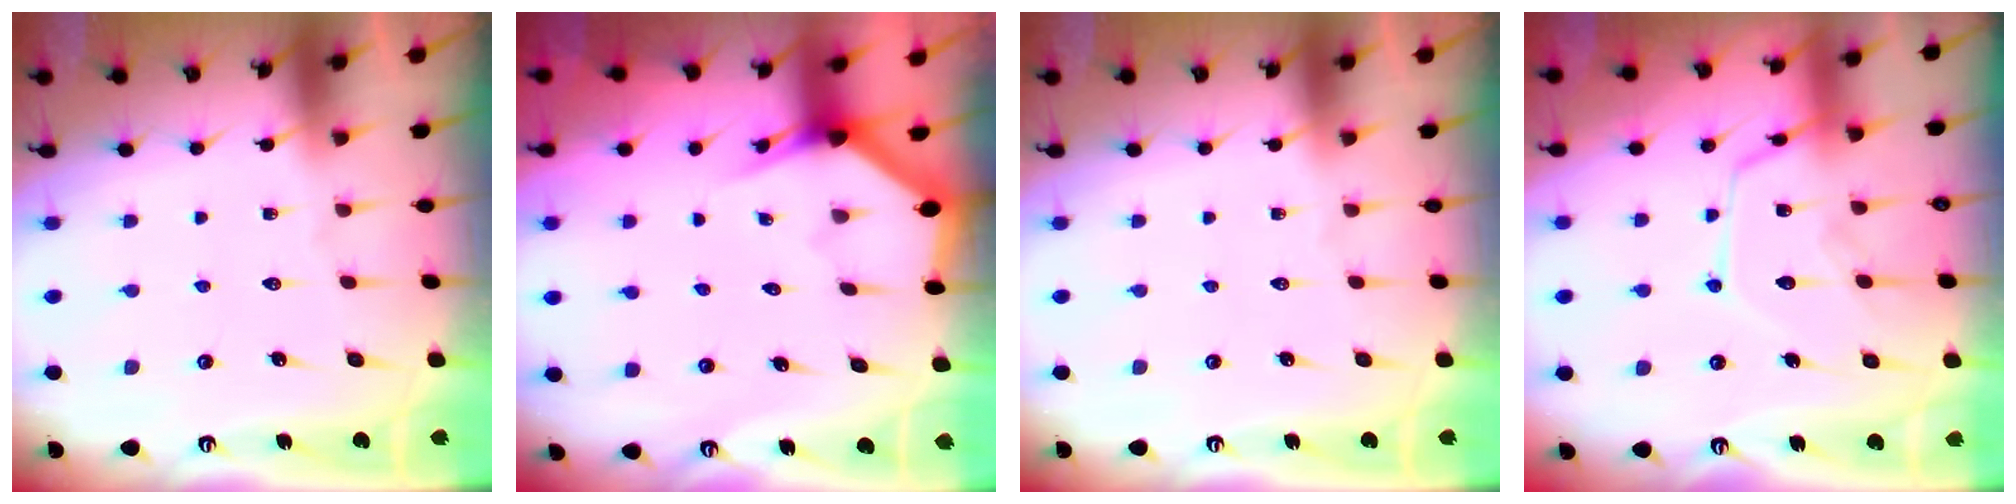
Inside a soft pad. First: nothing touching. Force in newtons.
{"total": 3.1, "press": 3.1, "slide": 0.1}
{"total": 0.0}
{"total": 14.3, "press": 14.2, "slide": 1.2}